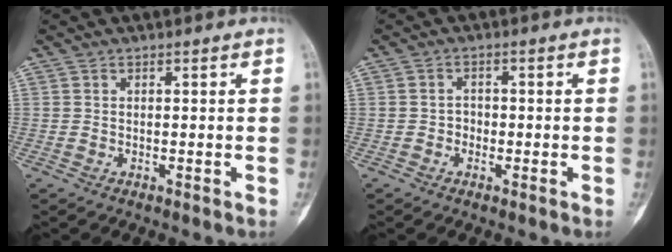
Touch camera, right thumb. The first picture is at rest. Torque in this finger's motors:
{"motor_torque": [-0.44, 0.21, 0.10, -0.27, -0.09]}